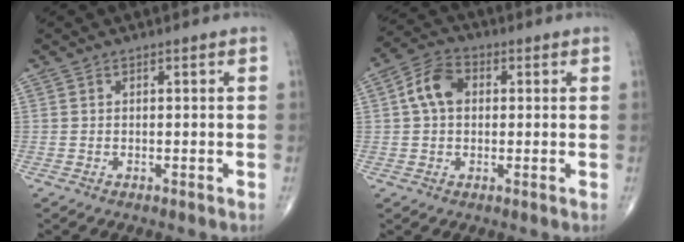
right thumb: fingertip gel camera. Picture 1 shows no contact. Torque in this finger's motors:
{"motor_torque": [-0.55, 0.68, 0.43, -0.23, 0.17]}